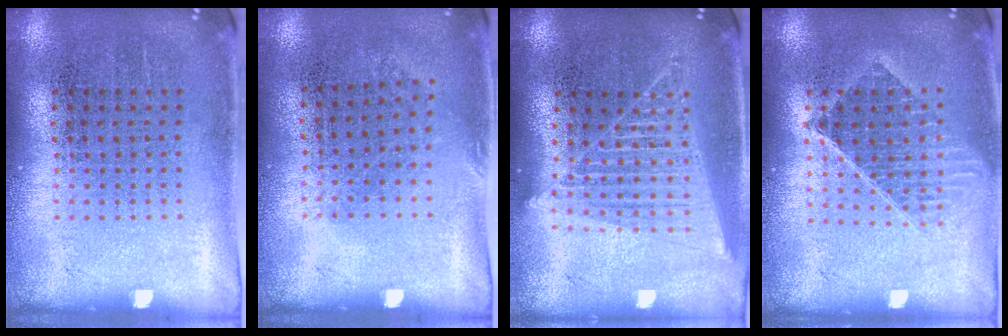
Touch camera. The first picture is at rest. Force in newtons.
{"total": 0.8, "press": 0.6, "slide": 0.5}
{"total": 1.9, "press": 1.7, "slide": 0.8}
{"total": 1.4, "press": 1.2, "slide": 0.7}